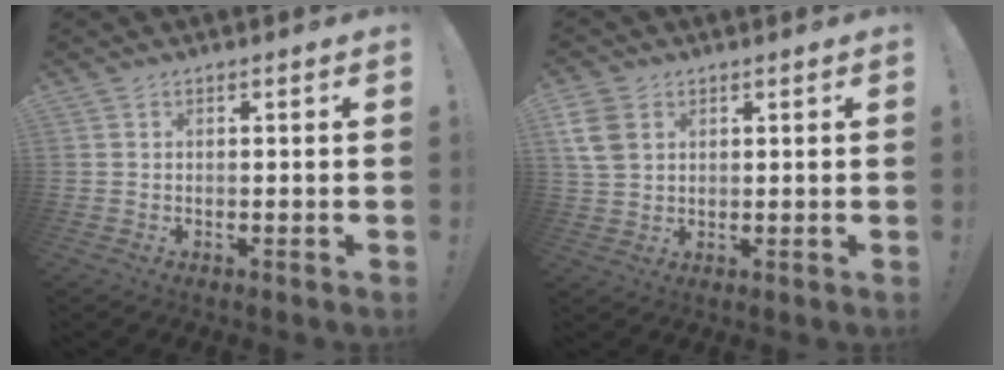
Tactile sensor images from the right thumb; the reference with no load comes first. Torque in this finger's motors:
{"motor_torque": [0.58, 0.46, 0.13, 0.01, 0.03]}